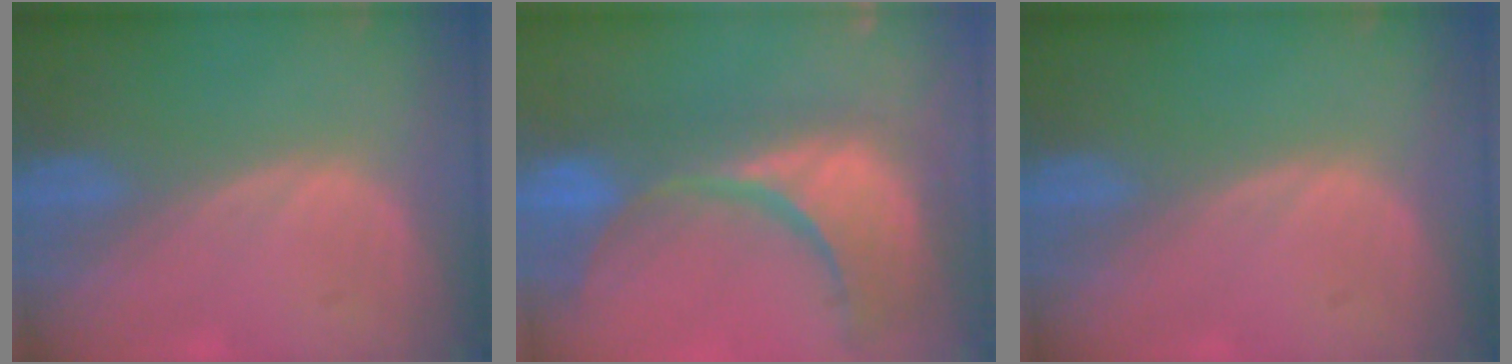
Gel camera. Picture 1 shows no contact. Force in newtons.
{"total": 15.3, "press": 12.2, "slide": 9.3}
{"total": 0.0}